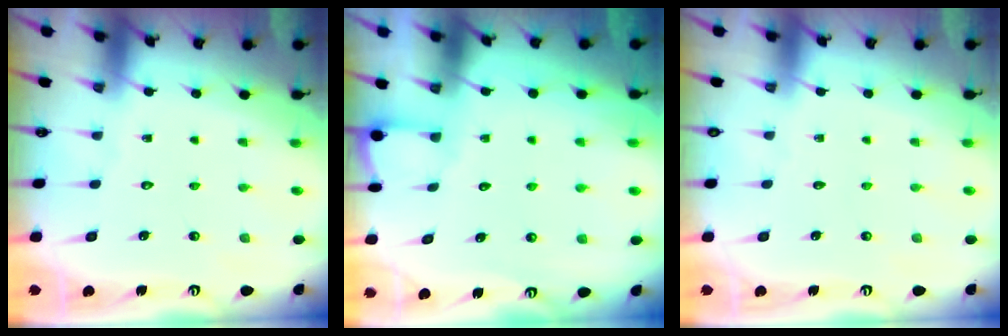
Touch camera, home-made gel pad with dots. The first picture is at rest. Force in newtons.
{"total": 2.0, "press": 2.0, "slide": 0.2}
{"total": 0.0}